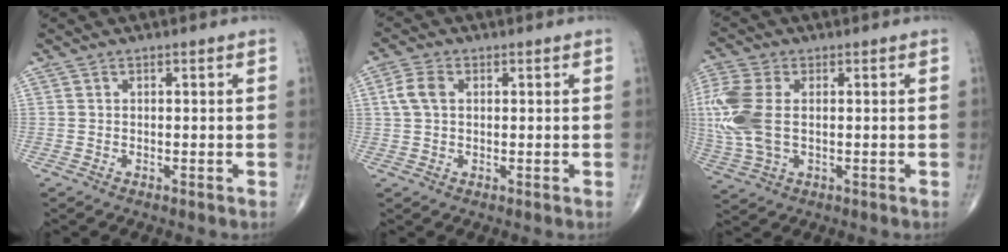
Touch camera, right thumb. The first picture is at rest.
{"total": 4.2, "force": [0.9, 2.8, 3.1], "torque": [-0.071, 0.009, 0.016]}
{"total": 12.5, "force": [0.7, 7.4, 10.0], "torque": [-0.263, 0.007, 0.017]}